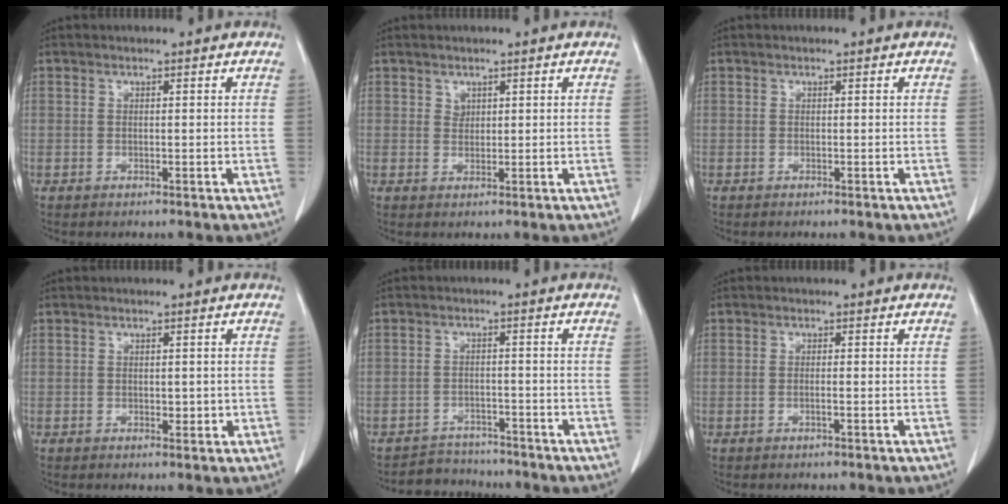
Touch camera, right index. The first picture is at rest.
{"total": 0.9, "force": [0.6, 0.7, 0.0], "torque": [0.006, -0.003, 0.009]}
{"total": 0.0}
{"total": 1.3, "force": [-0.2, 0.8, 1.0], "torque": [-0.009, 0.000, -0.001]}
{"total": 4.3, "force": [-3.9, 1.5, -1.0], "torque": [0.015, 0.007, -0.062]}
{"total": 0.6, "force": [-0.4, -0.1, 0.5], "torque": [-0.008, 0.002, -0.007]}